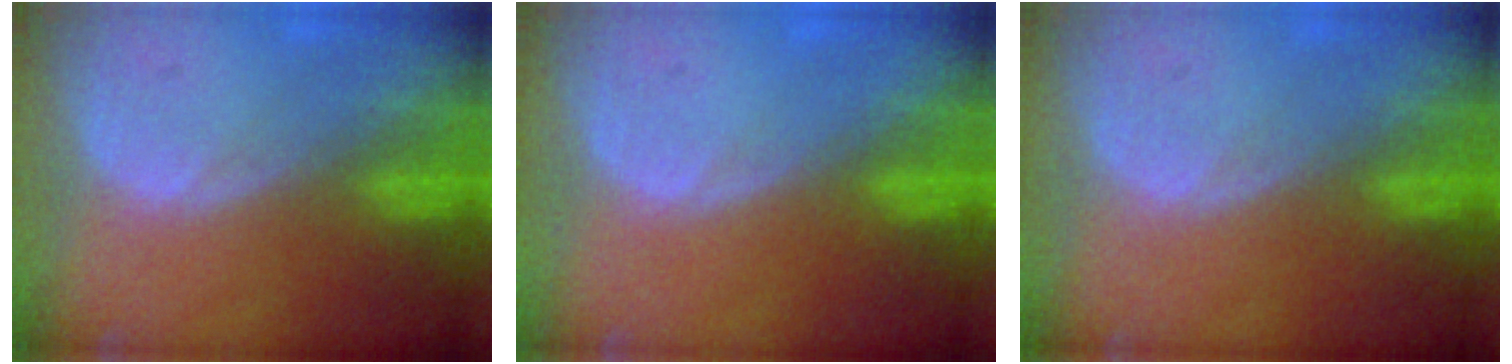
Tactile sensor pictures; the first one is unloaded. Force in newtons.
{"total": 0.0}
{"total": 0.0}